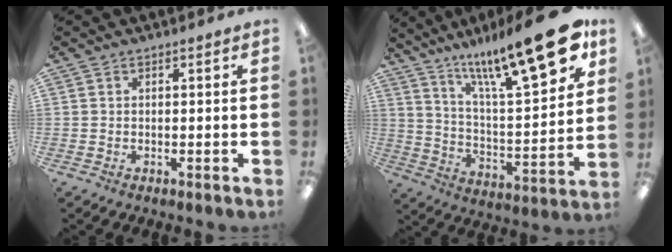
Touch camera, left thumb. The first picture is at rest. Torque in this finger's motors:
{"motor_torque": [0.73, 0.60, 1.31, -1.46, 0.35]}